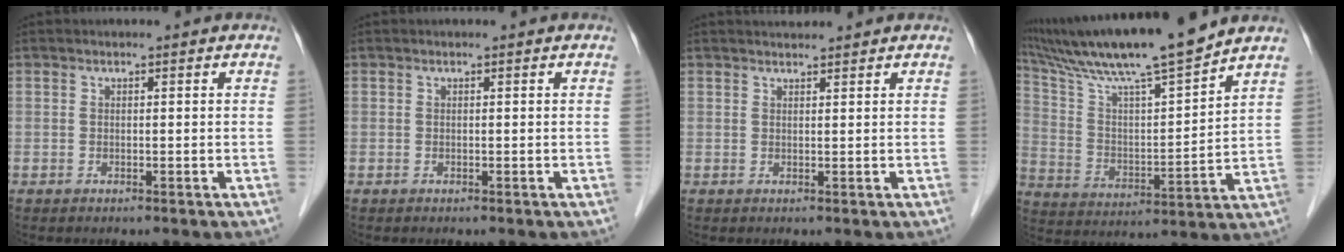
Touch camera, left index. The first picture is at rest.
{"total": 0.0}
{"total": 1.8, "force": [1.8, 0.1, 0.2], "torque": [-0.006, 0.015, 0.033]}
{"total": 17.7, "force": [15.2, -0.4, 9.2], "torque": [-0.166, 0.008, 0.261]}